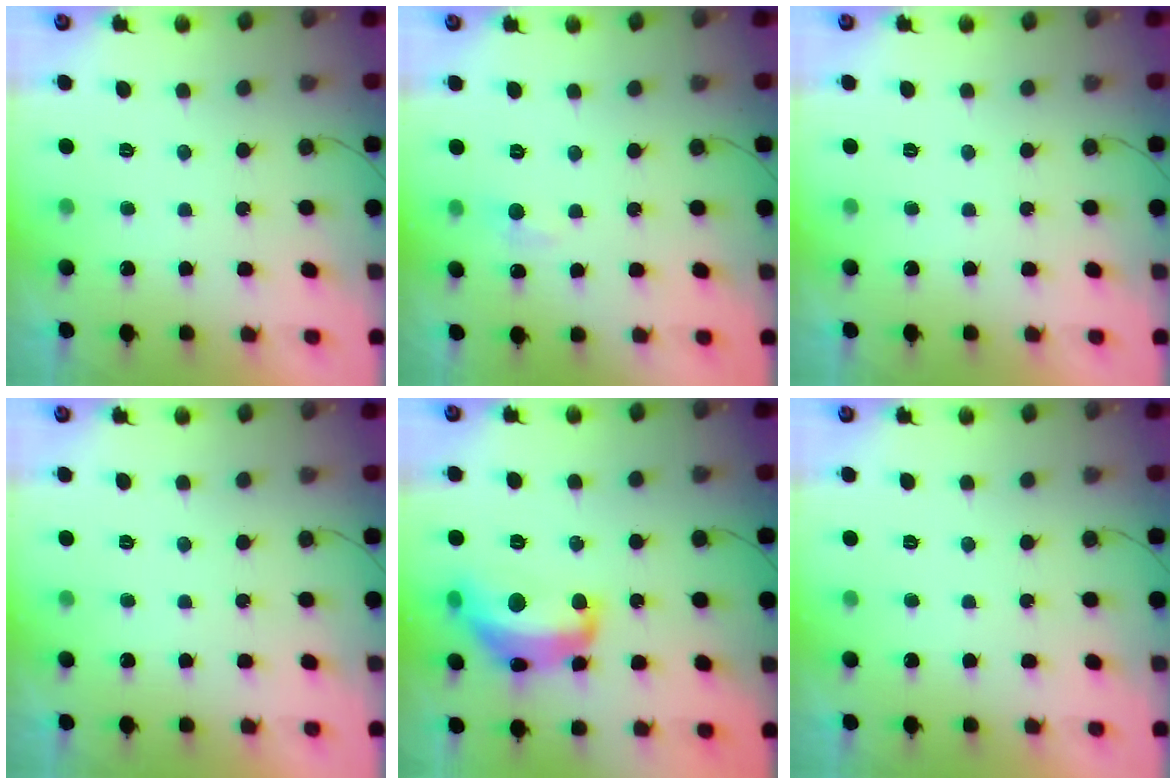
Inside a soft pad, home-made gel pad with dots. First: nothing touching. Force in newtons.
{"total": 5.3, "press": 5.2, "slide": 0.7}
{"total": 0.0}
{"total": 0.0}
{"total": 15.6, "press": 15.5, "slide": 1.0}
{"total": 0.0}